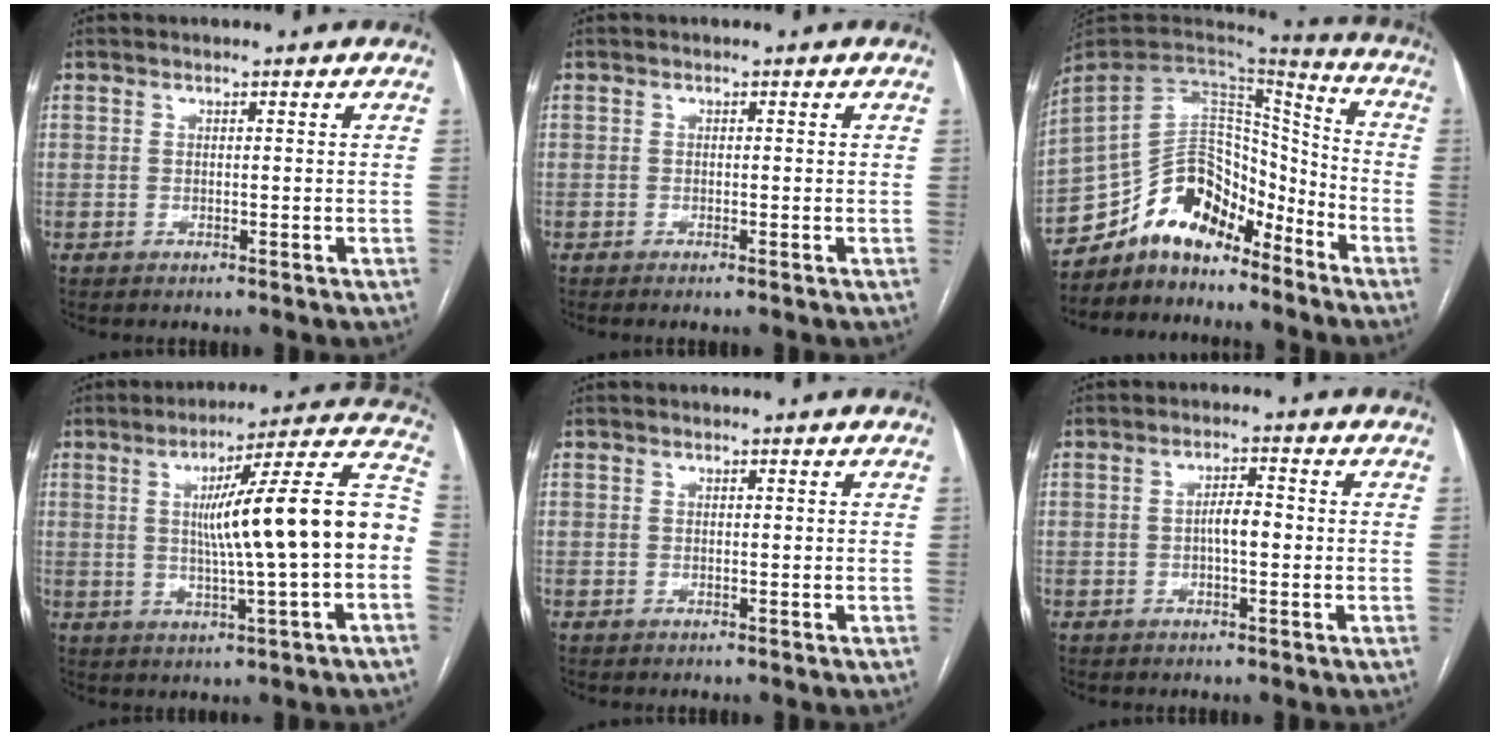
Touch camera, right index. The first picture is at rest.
{"total": 0.6, "force": [-0.4, -0.1, 0.5], "torque": [-0.010, 0.000, -0.008]}
{"total": 14.9, "force": [-11.9, 6.7, 6.0], "torque": [-0.098, 0.048, -0.213]}
{"total": 17.3, "force": [-0.1, 0.1, 17.3], "torque": [-0.248, 0.027, -0.004]}
{"total": 0.0}
{"total": 3.3, "force": [-0.3, 0.9, 3.1], "torque": [-0.054, 0.007, -0.005]}